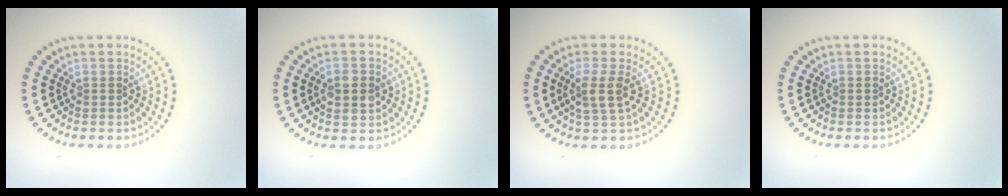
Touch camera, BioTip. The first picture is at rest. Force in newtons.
{"total": 2.8, "press": 2.8, "slide": 0.2}
{"total": 2.4, "press": 2.0, "slide": 1.3}
{"total": 0.0}